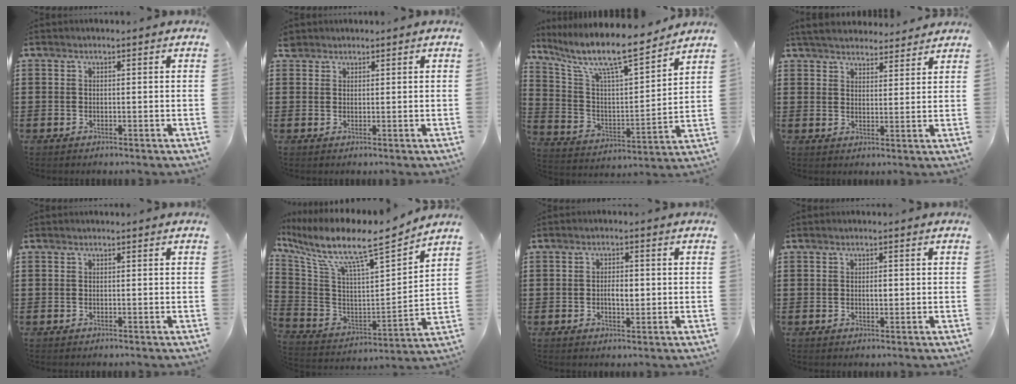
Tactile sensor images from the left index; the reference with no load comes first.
{"total": 1.6, "force": [1.4, 0.8, 0.2], "torque": [-0.008, 0.003, 0.028]}
{"total": 10.1, "force": [8.3, 1.6, 5.6], "torque": [-0.136, -0.056, 0.135]}
{"total": 4.5, "force": [4.3, 0.9, 1.0], "torque": [-0.034, -0.013, 0.078]}
{"total": 0.0}
{"total": 10.3, "force": [8.3, 0.9, 6.1], "torque": [-0.152, -0.064, 0.131]}
{"total": 2.9, "force": [-0.1, 1.3, 2.6], "torque": [-0.041, -0.001, -0.006]}
{"total": 1.4, "force": [0.1, 0.5, 1.3], "torque": [-0.026, 0.004, 0.001]}